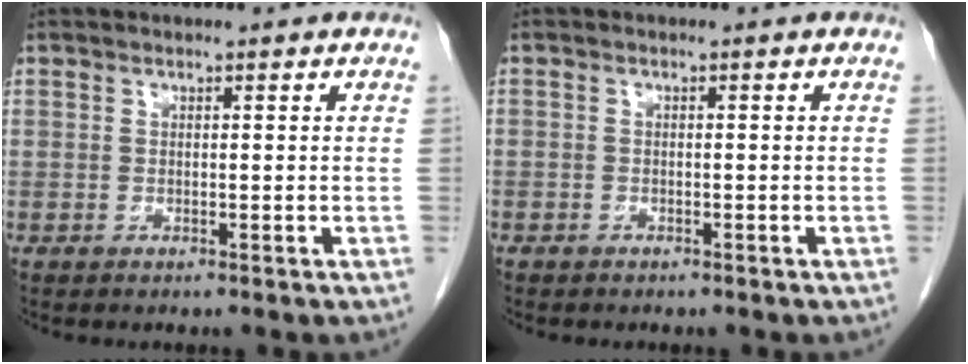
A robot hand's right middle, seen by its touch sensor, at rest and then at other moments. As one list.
[{"total": 0.7, "force": [-0.5, 0.5, 0.1], "torque": [-0.007, 0.003, -0.010]}]